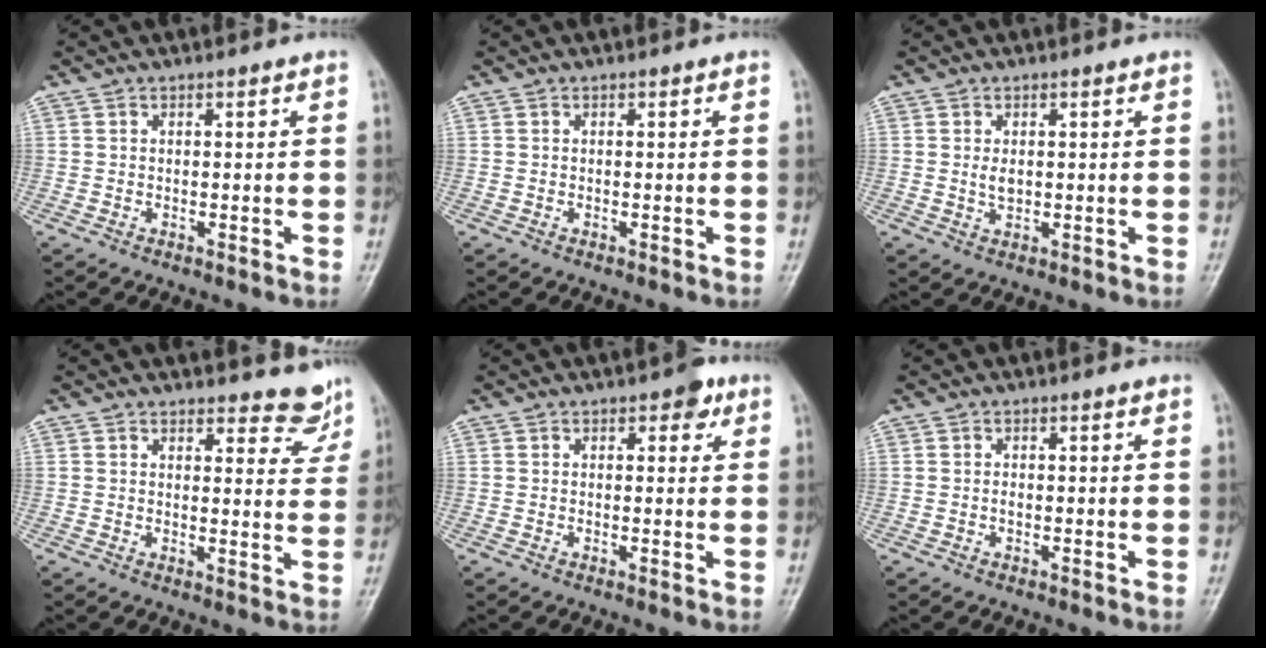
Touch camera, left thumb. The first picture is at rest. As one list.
[{"total": 0.0}, {"total": 2.2, "force": [0.6, 1.2, 1.8], "torque": [-0.028, -0.005, 0.012]}, {"total": 6.6, "force": [6.1, 2.2, 1.0], "torque": [0.019, -0.048, 0.062]}, {"total": 3.0, "force": [1.5, 1.7, 2.0], "torque": [-0.009, -0.001, 0.014]}, {"total": 0.7, "force": [0.0, 0.4, 0.6], "torque": [-0.008, 0.001, 0.000]}]